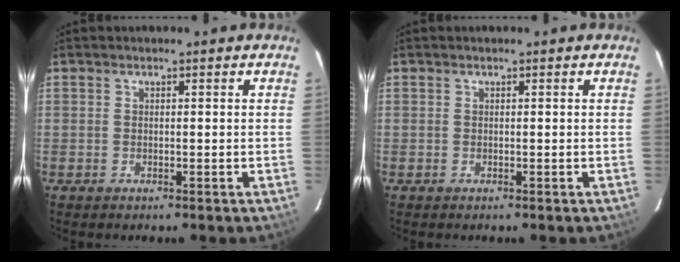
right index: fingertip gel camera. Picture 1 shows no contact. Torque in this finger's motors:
{"motor_torque": [0.00, 0.00, 0.05, 0.01]}